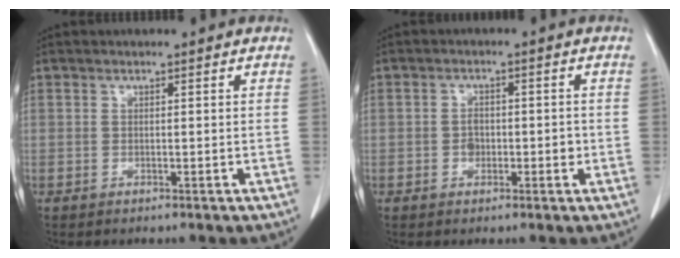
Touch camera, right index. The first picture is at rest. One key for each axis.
{"total": 2.8, "fx": -0.5, "fy": 1.9, "fz": 2.0, "tx": -0.029, "ty": 0.005, "tz": -0.007}